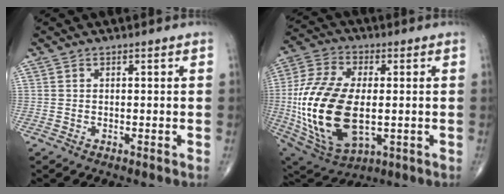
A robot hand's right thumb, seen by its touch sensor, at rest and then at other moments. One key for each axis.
{"total": 23.4, "fx": -1.9, "fy": 12.6, "fz": 19.7, "tx": -0.413, "ty": -0.011, "tz": -0.017}